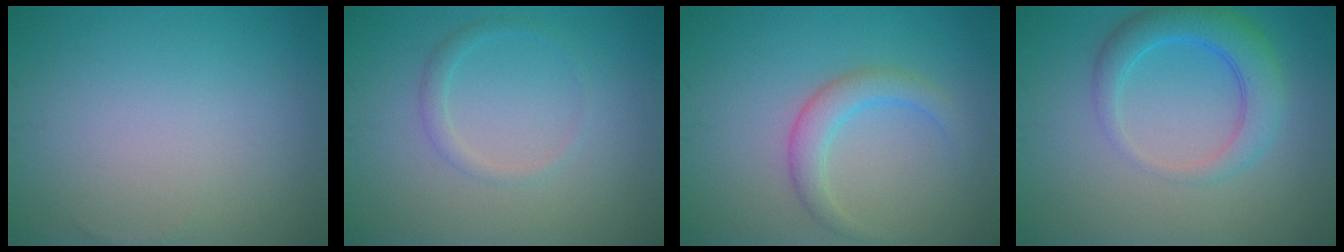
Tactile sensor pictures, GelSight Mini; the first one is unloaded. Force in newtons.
{"total": 1.3, "press": 1.3, "slide": 0.0}
{"total": 2.8, "press": 2.8, "slide": 0.2}
{"total": 4.3, "press": 4.3, "slide": 0.3}